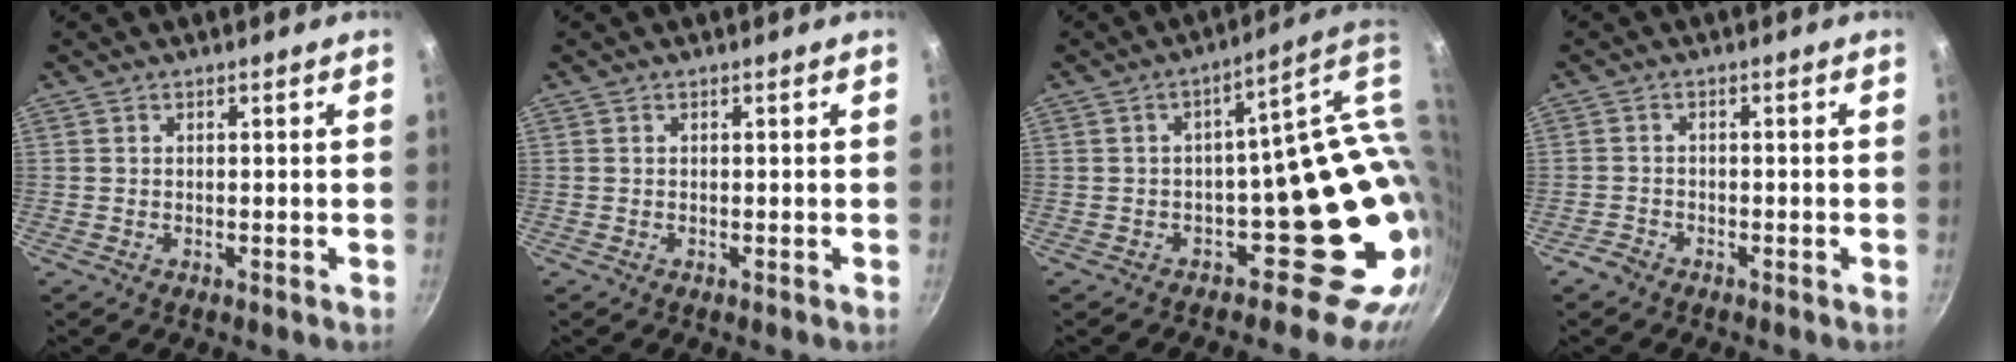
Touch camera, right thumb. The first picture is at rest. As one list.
[{"total": 0.0}, {"total": 18.9, "force": [2.0, 12.3, 14.2], "torque": [-0.073, 0.008, 0.050]}, {"total": 2.0, "force": [-1.7, 1.1, 0.4], "torque": [-0.009, 0.015, -0.030]}]